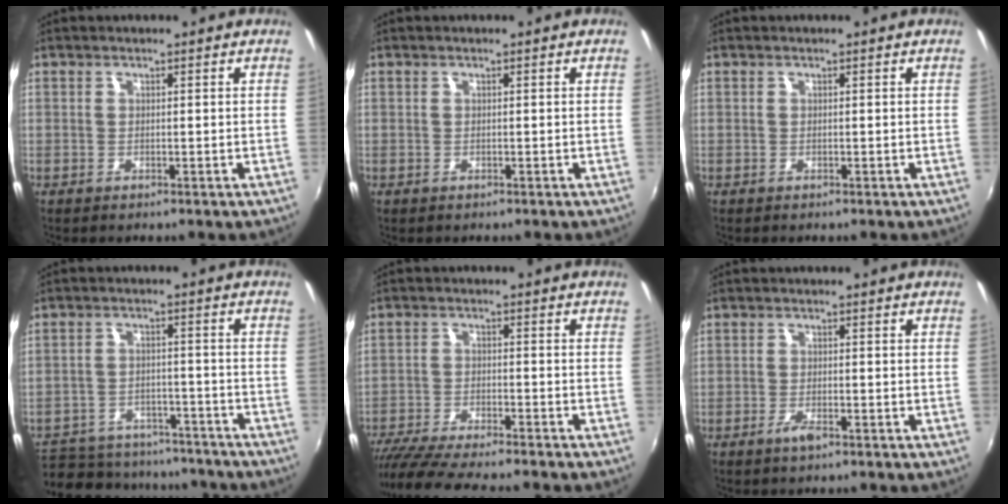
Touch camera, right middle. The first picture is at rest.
{"total": 0.0}
{"total": 0.0}
{"total": 21.9, "force": [-17.7, 9.6, 8.7], "torque": [-0.203, 0.006, -0.229]}
{"total": 13.4, "force": [-11.8, 0.5, 6.4], "torque": [-0.138, -0.032, -0.192]}
{"total": 2.4, "force": [-1.6, 0.6, 1.6], "torque": [-0.039, -0.004, -0.033]}